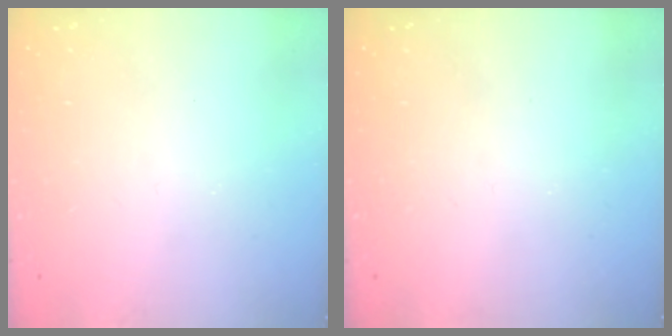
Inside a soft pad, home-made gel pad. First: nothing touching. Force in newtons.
{"total": 0.0}